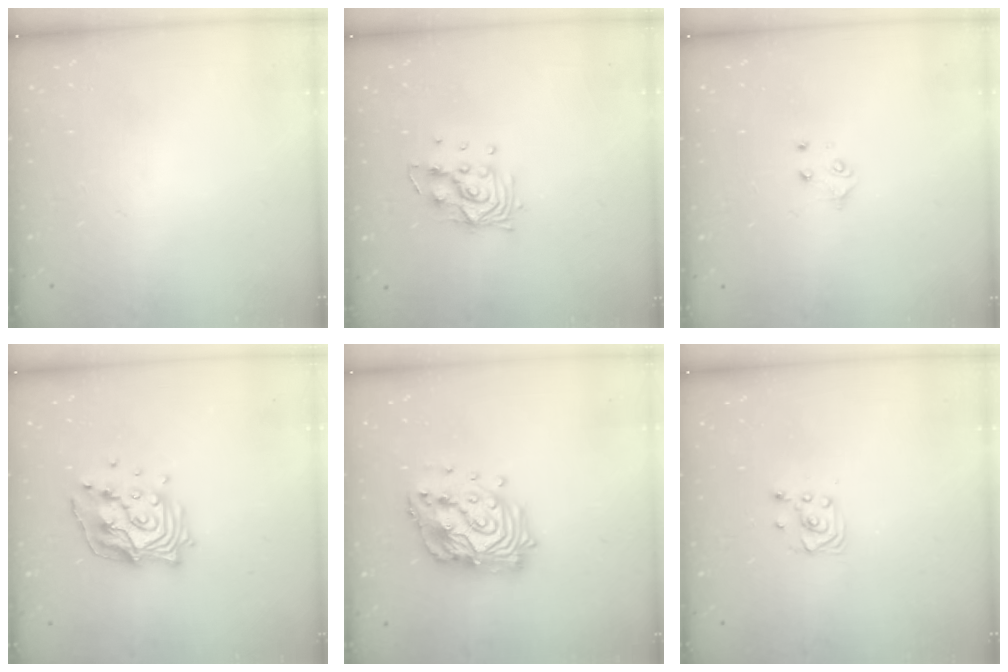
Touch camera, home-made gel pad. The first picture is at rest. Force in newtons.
{"total": 8.9, "press": 8.9, "slide": 0.7}
{"total": 4.0, "press": 3.9, "slide": 0.4}
{"total": 14.9, "press": 14.8, "slide": 1.4}
{"total": 18.2, "press": 18.1, "slide": 1.5}
{"total": 2.9, "press": 2.9, "slide": 0.4}